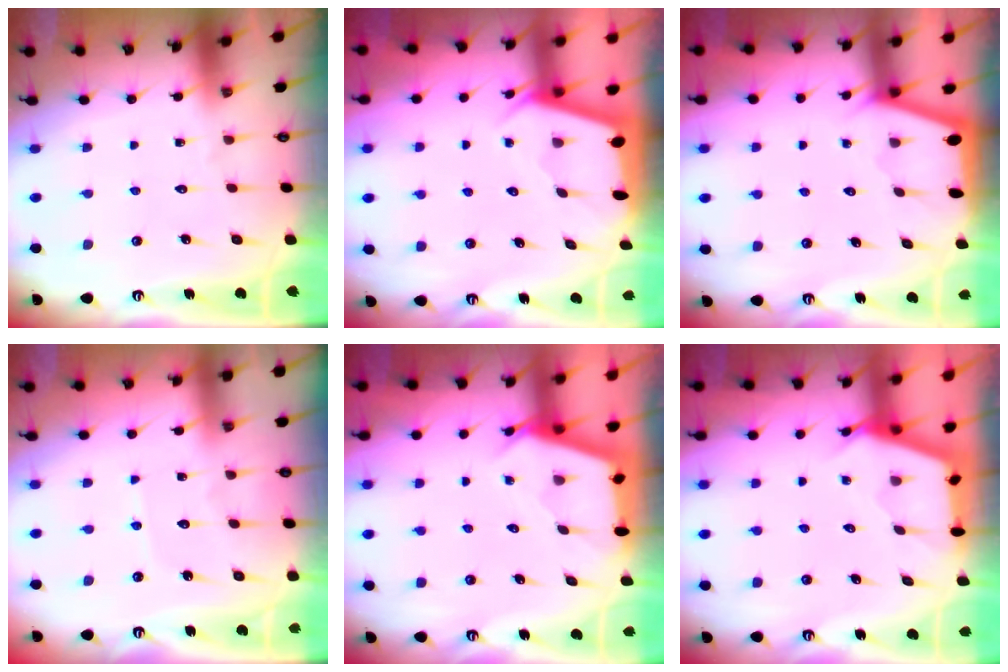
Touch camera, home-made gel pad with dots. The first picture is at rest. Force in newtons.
{"total": 2.7, "press": 2.7, "slide": 0.2}
{"total": 1.7, "press": 1.6, "slide": 0.3}
{"total": 3.5, "press": 3.5, "slide": 0.4}
{"total": 2.9, "press": 2.8, "slide": 0.3}
{"total": 2.7, "press": 2.7, "slide": 0.4}